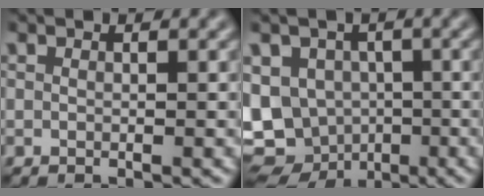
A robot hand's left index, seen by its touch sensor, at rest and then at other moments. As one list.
[{"total": 10.9, "force": [-4.2, 8.7, 4.9], "torque": [-0.079, -0.011, -0.083]}]